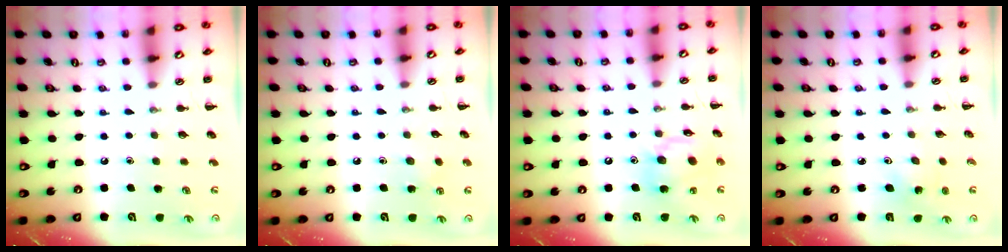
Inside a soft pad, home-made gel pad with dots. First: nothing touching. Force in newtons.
{"total": 5.3, "press": 5.1, "slide": 1.4}
{"total": 12.6, "press": 12.5, "slide": 1.5}
{"total": 3.8, "press": 3.6, "slide": 1.1}